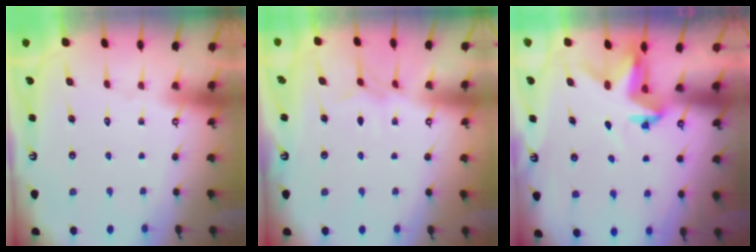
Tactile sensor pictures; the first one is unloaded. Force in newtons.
{"total": 3.3, "press": 3.3, "slide": 0.2}
{"total": 3.4, "press": 3.4, "slide": 0.3}